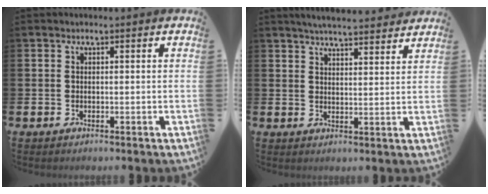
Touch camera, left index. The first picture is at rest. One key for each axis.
{"total": 4.9, "fx": 4.8, "fy": 0.1, "fz": 0.9, "tx": -0.020, "ty": -0.027, "tz": 0.085}